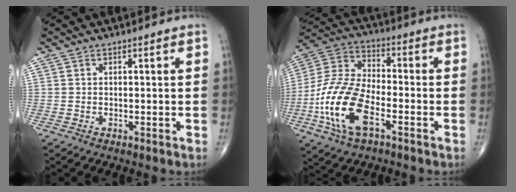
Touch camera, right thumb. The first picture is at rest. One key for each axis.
{"total": 17.0, "fx": -5.9, "fy": 8.3, "fz": 13.6, "tx": -0.284, "ty": 0.024, "tz": -0.117}